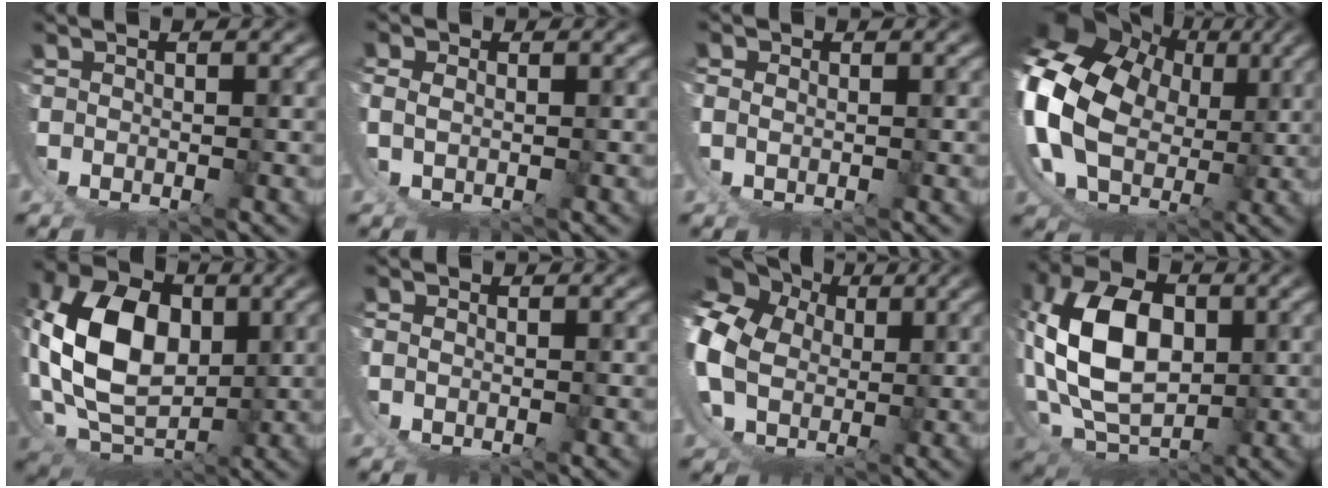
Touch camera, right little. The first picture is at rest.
{"total": 1.5, "force": [0.9, 0.7, 0.9], "torque": [-0.027, 0.000, 0.017]}
{"total": 0.9, "force": [0.7, 0.3, 0.5], "torque": [-0.014, 0.000, 0.012]}
{"total": 19.7, "force": [6.1, 15.3, 10.7], "torque": [-0.271, -0.014, 0.094]}
{"total": 11.6, "force": [3.1, 7.3, 8.5], "torque": [-0.208, -0.036, 0.078]}
{"total": 0.6, "force": [0.2, 0.5, 0.2], "torque": [-0.009, -0.001, 0.003]}
{"total": 12.8, "force": [3.6, 10.8, 5.8], "torque": [-0.155, -0.015, 0.051]}
{"total": 10.6, "force": [3.2, 6.3, 8.0], "torque": [-0.195, -0.034, 0.082]}